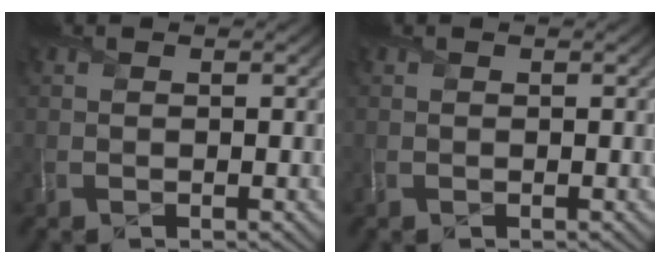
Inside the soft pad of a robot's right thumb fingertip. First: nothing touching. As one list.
[{"total": 0.0}]